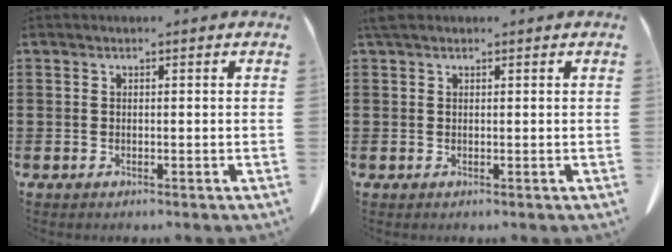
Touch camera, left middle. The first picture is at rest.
{"total": 1.3, "force": [0.9, 0.7, 0.5], "torque": [-0.014, 0.004, 0.017]}